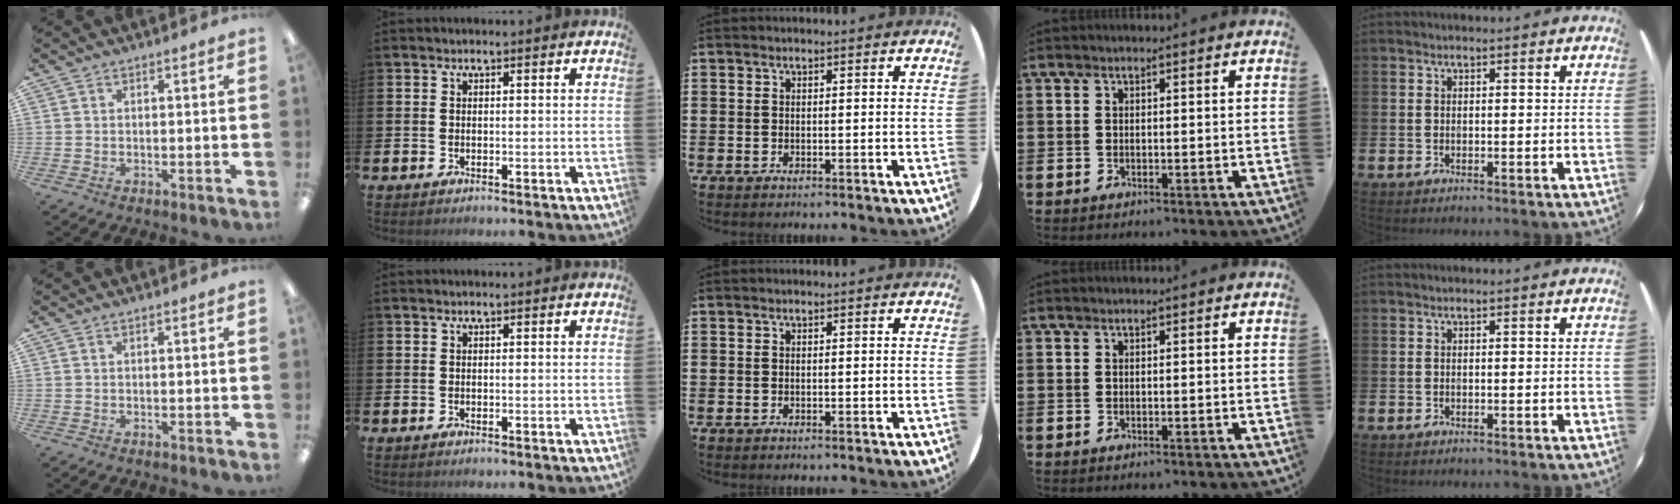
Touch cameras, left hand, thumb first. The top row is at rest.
{}